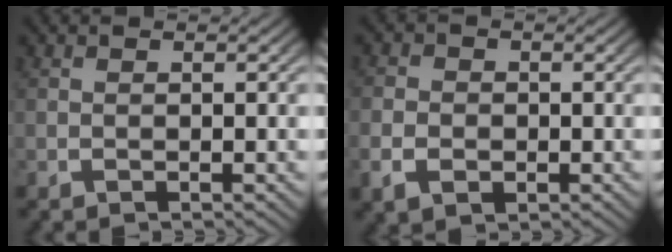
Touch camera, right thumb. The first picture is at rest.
{"total": 2.9, "force": [-0.7, 2.5, 1.4], "torque": [-0.028, -0.006, -0.011]}